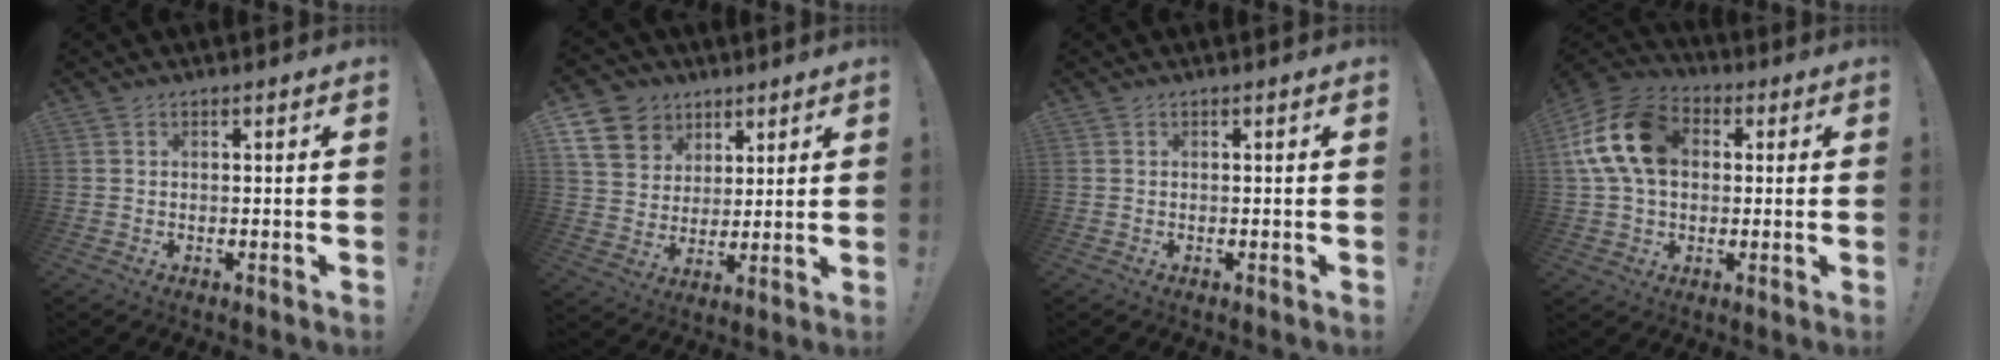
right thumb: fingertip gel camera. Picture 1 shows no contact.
{"total": 12.1, "force": [6.1, 9.7, 3.7], "torque": [-0.059, -0.034, 0.126]}
{"total": 0.0}
{"total": 17.5, "force": [3.6, 12.5, 11.7], "torque": [-0.215, 0.009, 0.071]}